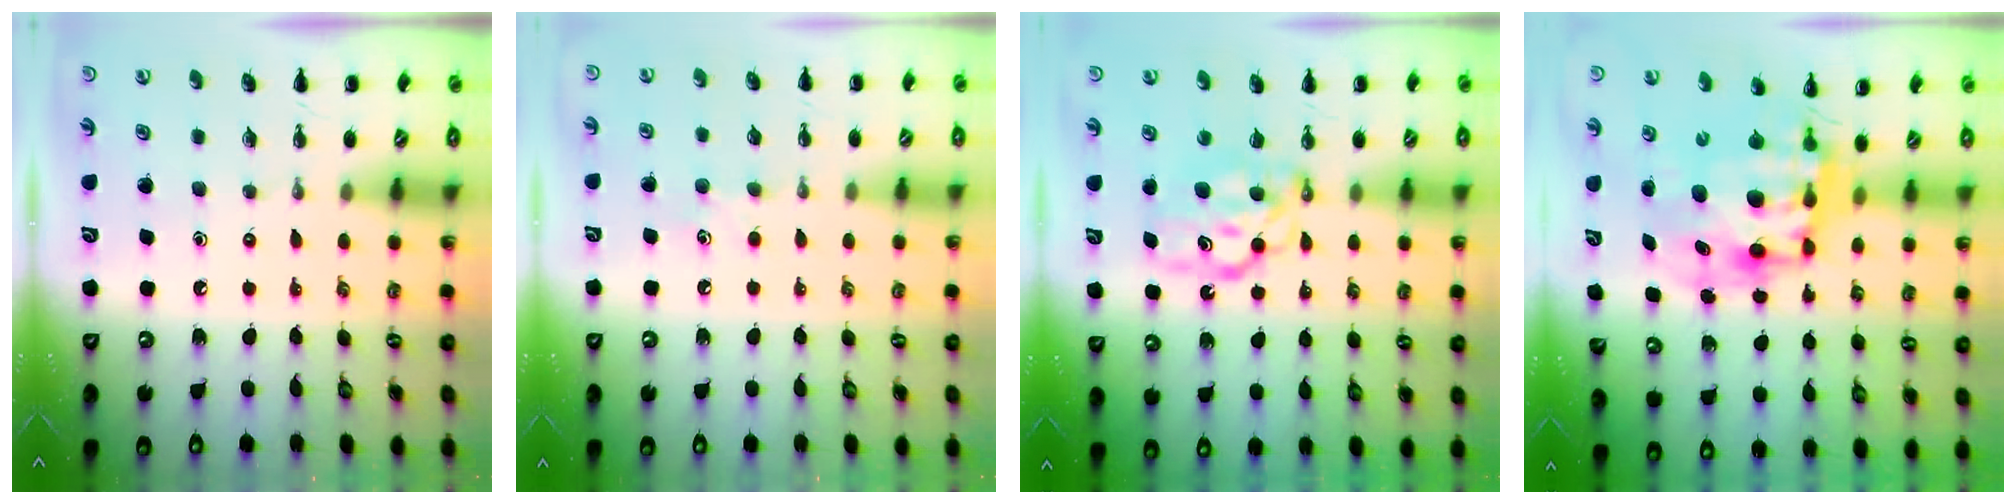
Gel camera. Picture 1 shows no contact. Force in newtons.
{"total": 4.8, "press": 4.6, "slide": 1.4}
{"total": 8.3, "press": 8.1, "slide": 1.5}
{"total": 10.9, "press": 10.6, "slide": 2.4}